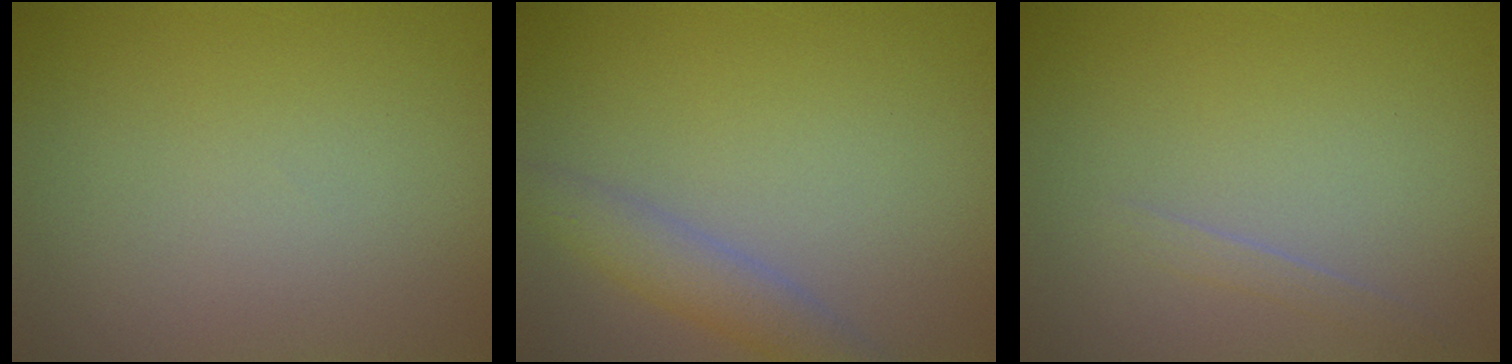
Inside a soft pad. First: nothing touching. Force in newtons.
{"total": 2.9, "press": 2.9, "slide": 0.1}
{"total": 0.8, "press": 0.8, "slide": 0.0}